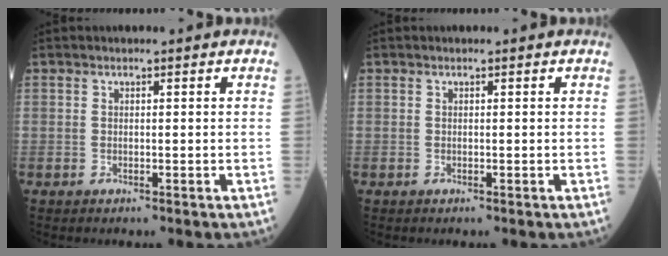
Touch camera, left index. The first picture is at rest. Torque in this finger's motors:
{"motor_torque": [-0.03, 0.04, -0.01, -0.01]}